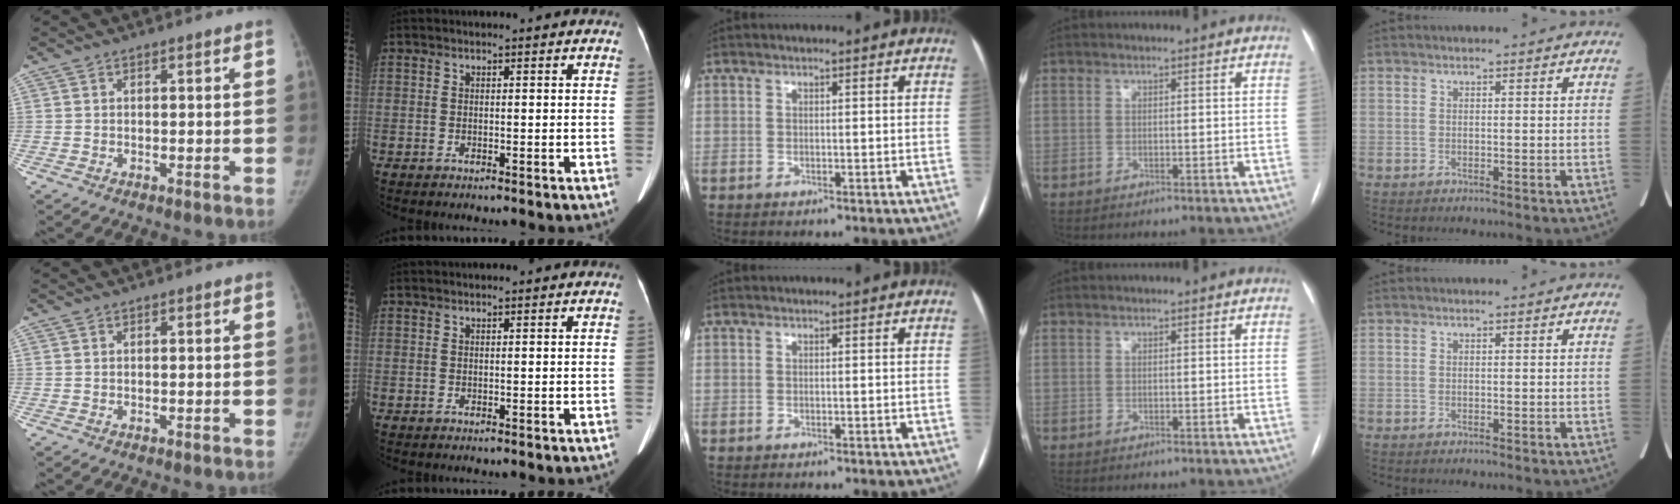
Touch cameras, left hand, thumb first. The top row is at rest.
{}